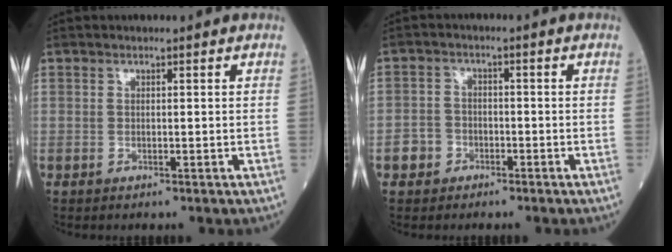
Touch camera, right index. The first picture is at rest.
{"total": 3.2, "force": [-1.8, 2.6, 0.5], "torque": [-0.012, 0.010, -0.036]}